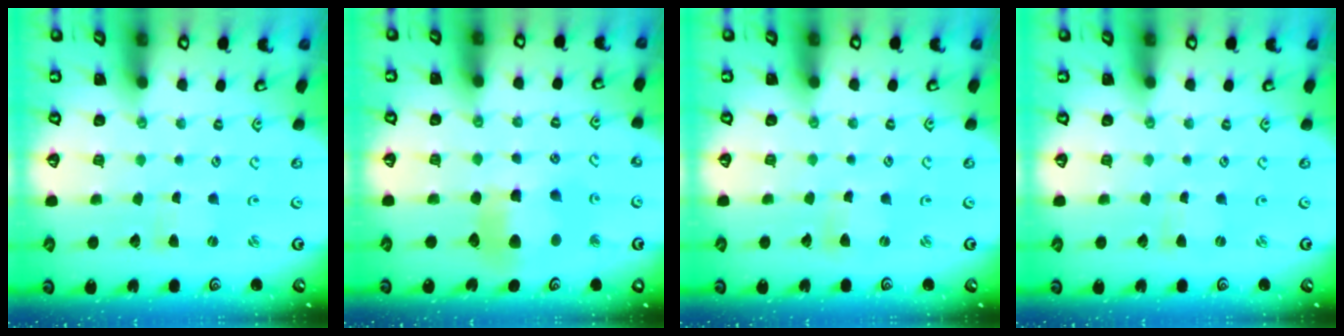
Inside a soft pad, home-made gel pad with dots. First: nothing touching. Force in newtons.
{"total": 9.7, "press": 9.6, "slide": 1.3}
{"total": 2.0, "press": 2.0, "slide": 0.1}
{"total": 0.0}